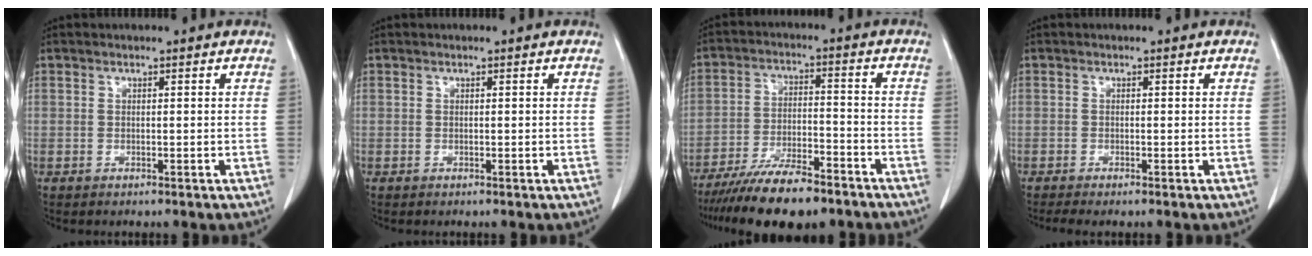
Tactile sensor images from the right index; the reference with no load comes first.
{"total": 0.0}
{"total": 12.9, "force": [-10.4, 3.1, 7.1], "torque": [-0.118, -0.010, -0.172]}
{"total": 1.7, "force": [-1.3, -0.1, 1.0], "torque": [-0.019, -0.004, -0.022]}